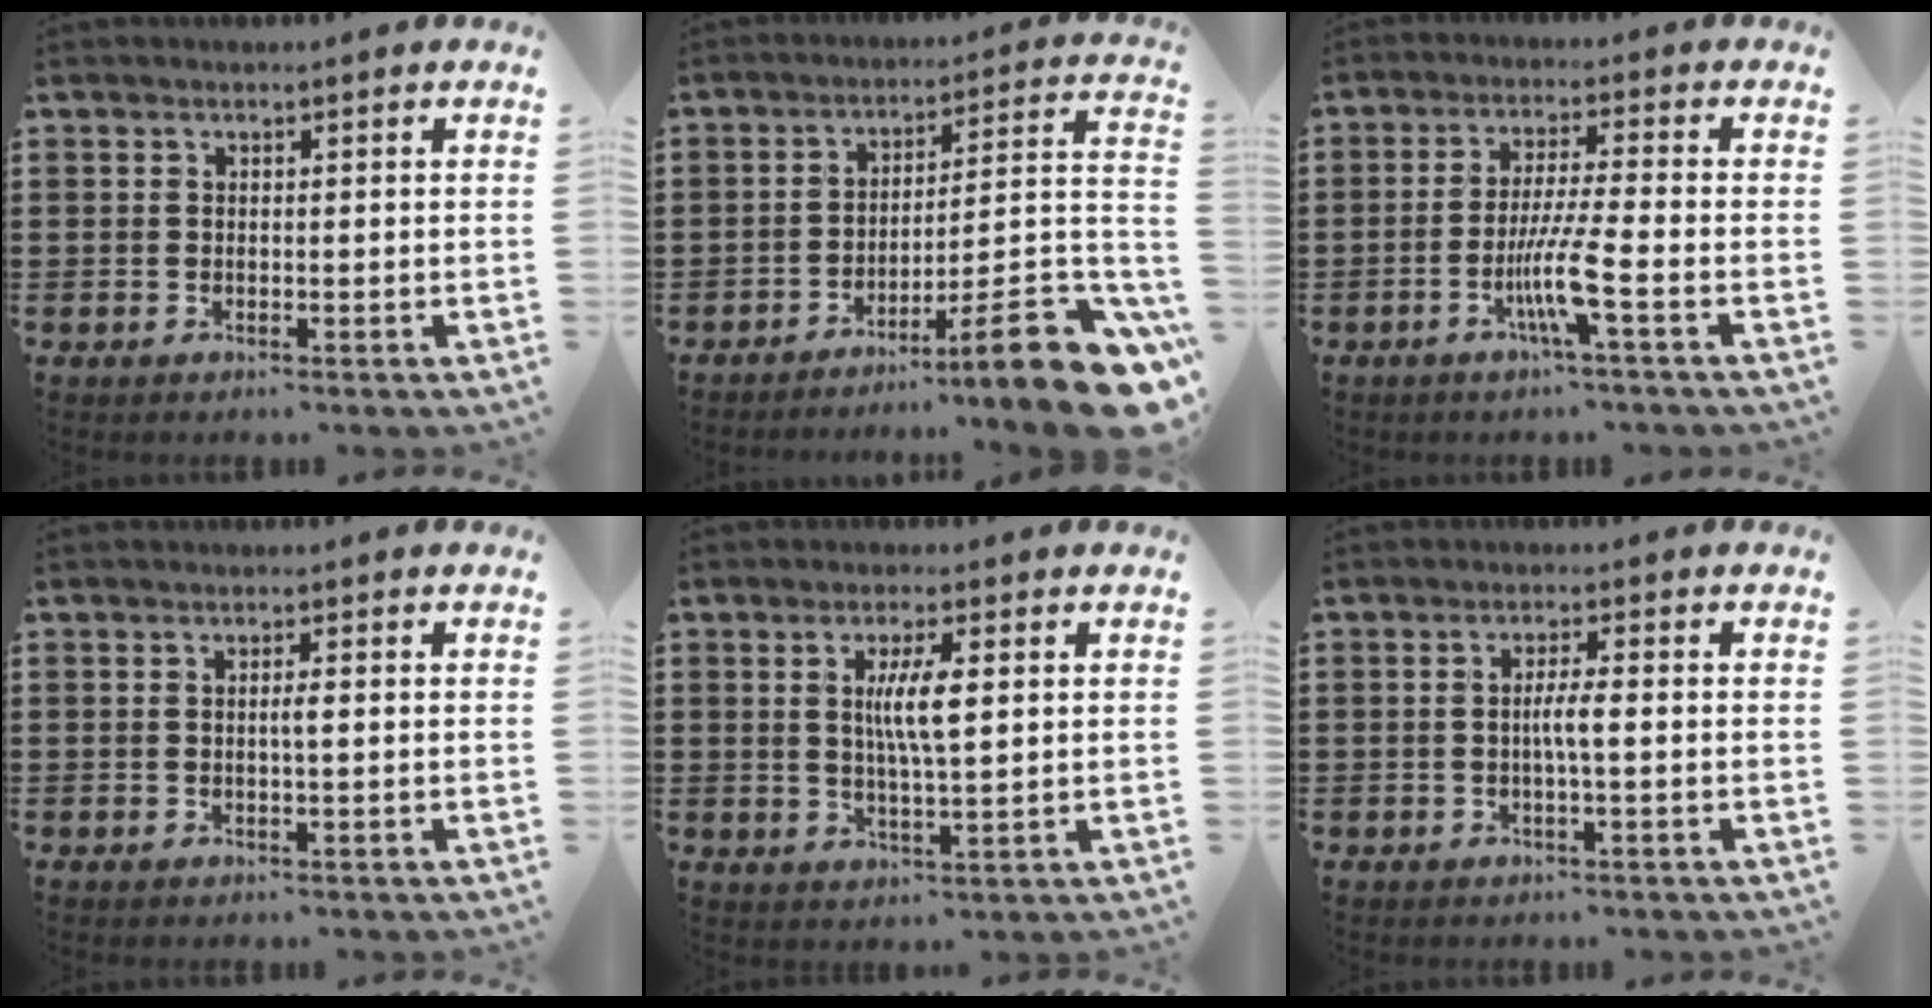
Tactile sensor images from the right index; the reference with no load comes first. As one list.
[{"total": 11.7, "force": [-6.8, 1.4, 9.3], "torque": [-0.115, 0.000, -0.124]}, {"total": 7.2, "force": [-2.9, -0.2, 6.6], "torque": [-0.130, -0.016, -0.056]}, {"total": 1.2, "force": [-0.1, 0.0, 1.2], "torque": [-0.024, -0.002, -0.002]}, {"total": 5.7, "force": [1.1, 1.0, 5.5], "torque": [-0.107, 0.003, 0.016]}, {"total": 2.9, "force": [-0.4, 0.1, 2.8], "torque": [-0.058, -0.008, -0.011]}]